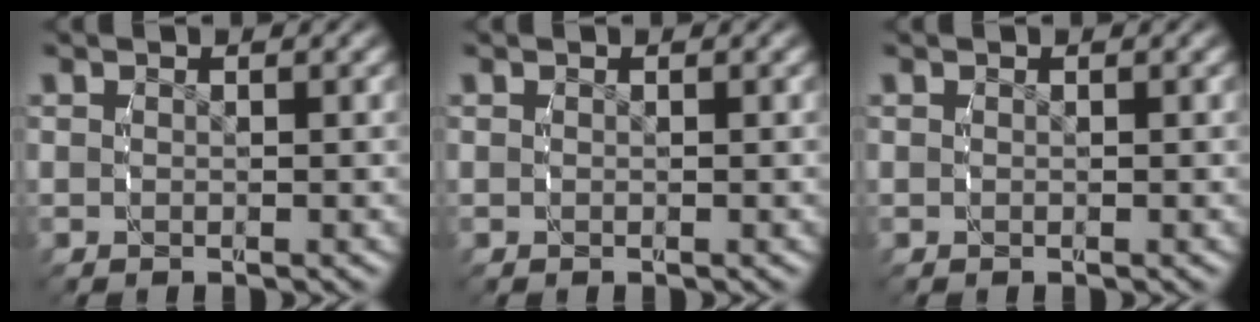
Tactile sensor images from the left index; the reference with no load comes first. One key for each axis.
{"total": 0.0}
{"total": 0.0}